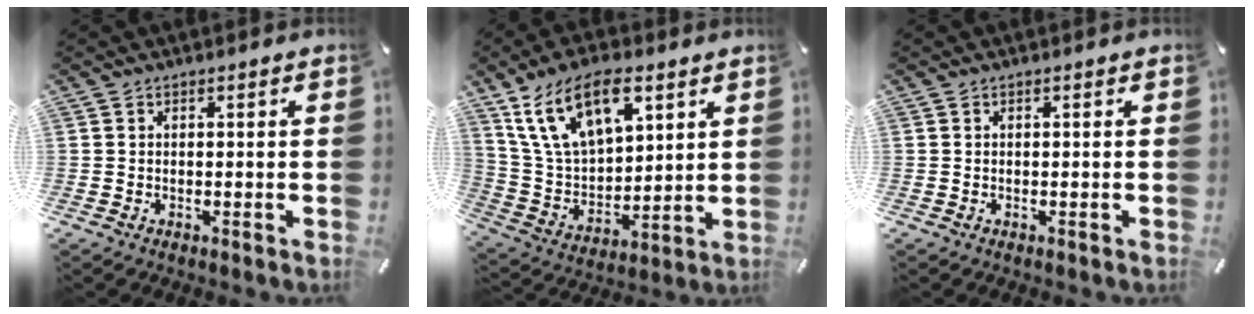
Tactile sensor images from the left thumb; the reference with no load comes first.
{"total": 16.8, "force": [9.5, 9.5, 10.1], "torque": [-0.227, -0.034, 0.168]}
{"total": 0.0}